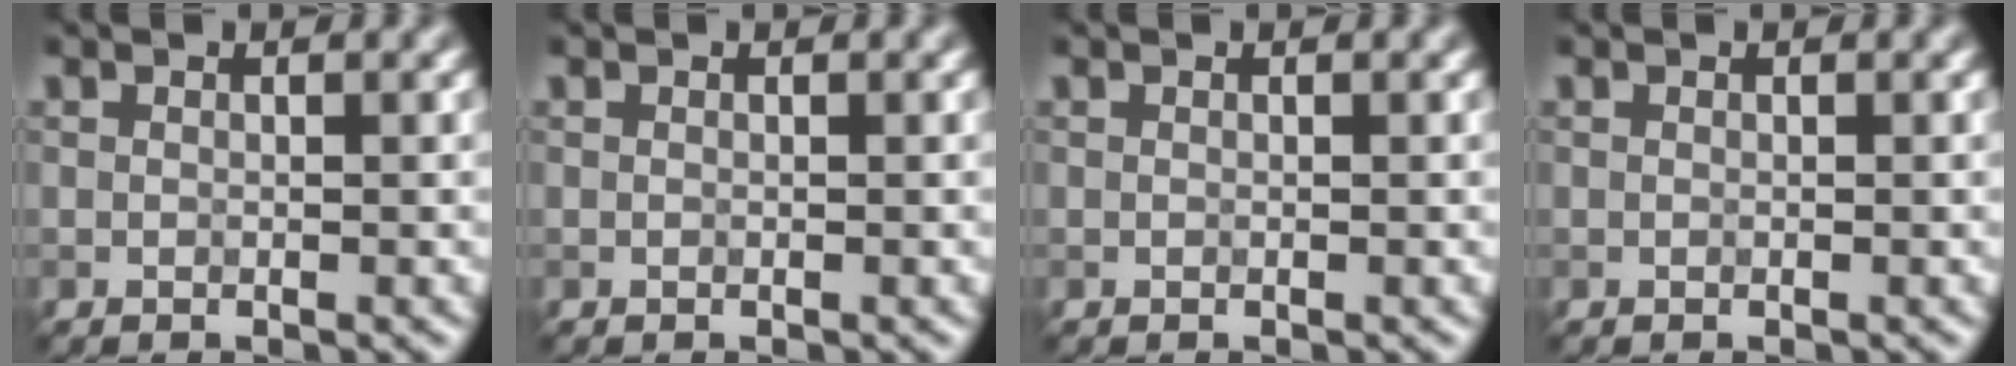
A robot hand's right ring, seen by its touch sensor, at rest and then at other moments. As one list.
[{"total": 0.0}, {"total": 0.0}, {"total": 0.0}]